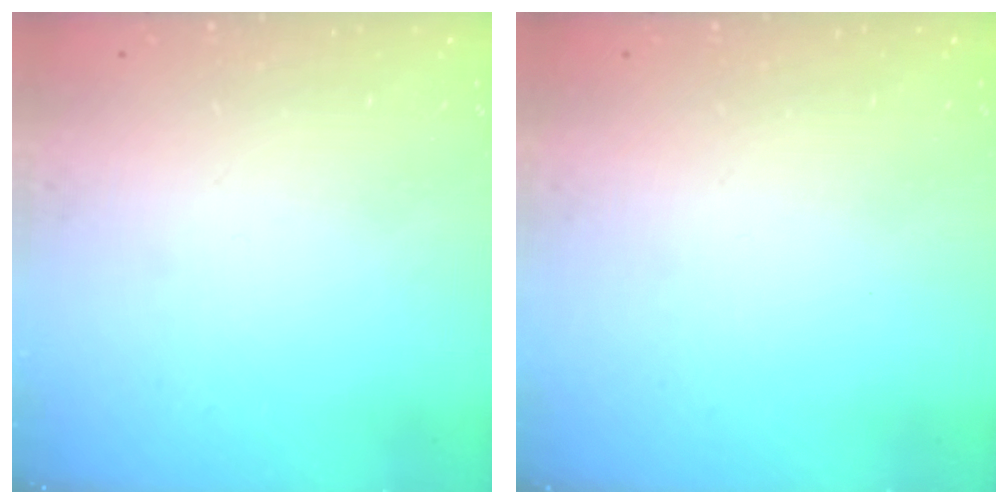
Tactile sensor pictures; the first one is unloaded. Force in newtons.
{"total": 0.0}